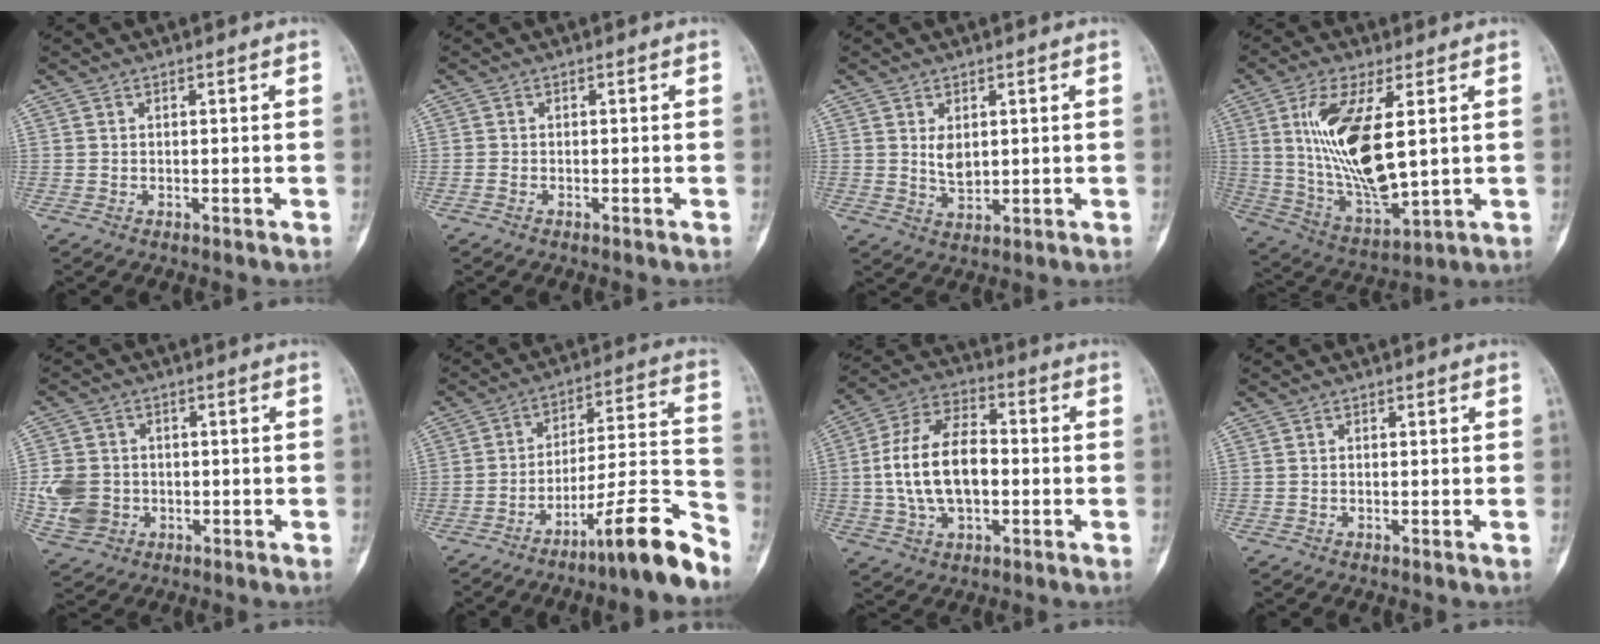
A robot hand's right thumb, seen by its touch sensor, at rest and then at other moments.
{"total": 0.6, "force": [-0.5, 0.2, 0.3], "torque": [-0.004, 0.001, -0.012]}
{"total": 3.9, "force": [1.0, 2.5, 2.9], "torque": [-0.040, -0.013, 0.025]}
{"total": 17.5, "force": [3.2, 6.6, 15.9], "torque": [-0.313, -0.024, 0.076]}
{"total": 8.6, "force": [-1.1, 7.4, 4.2], "torque": [-0.076, 0.006, -0.013]}
{"total": 15.3, "force": [-11.2, 1.0, 10.5], "torque": [-0.147, 0.101, -0.171]}
{"total": 15.6, "force": [-0.7, 9.1, 12.6], "torque": [-0.231, 0.027, -0.013]}
{"total": 0.0}